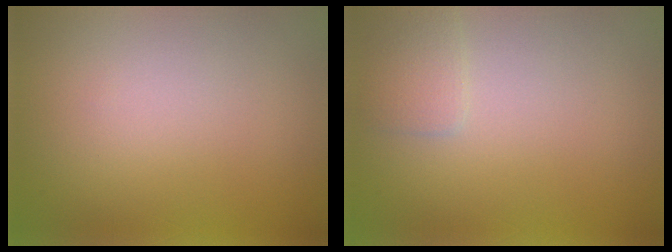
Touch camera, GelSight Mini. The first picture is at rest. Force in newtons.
{"total": 1.5, "press": 1.5, "slide": 0.0}